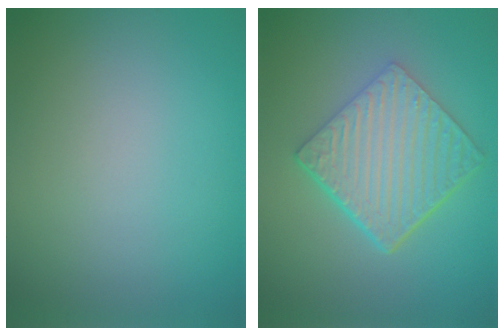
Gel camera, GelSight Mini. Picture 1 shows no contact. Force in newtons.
{"total": 6.9, "press": 4.6, "slide": 5.1}